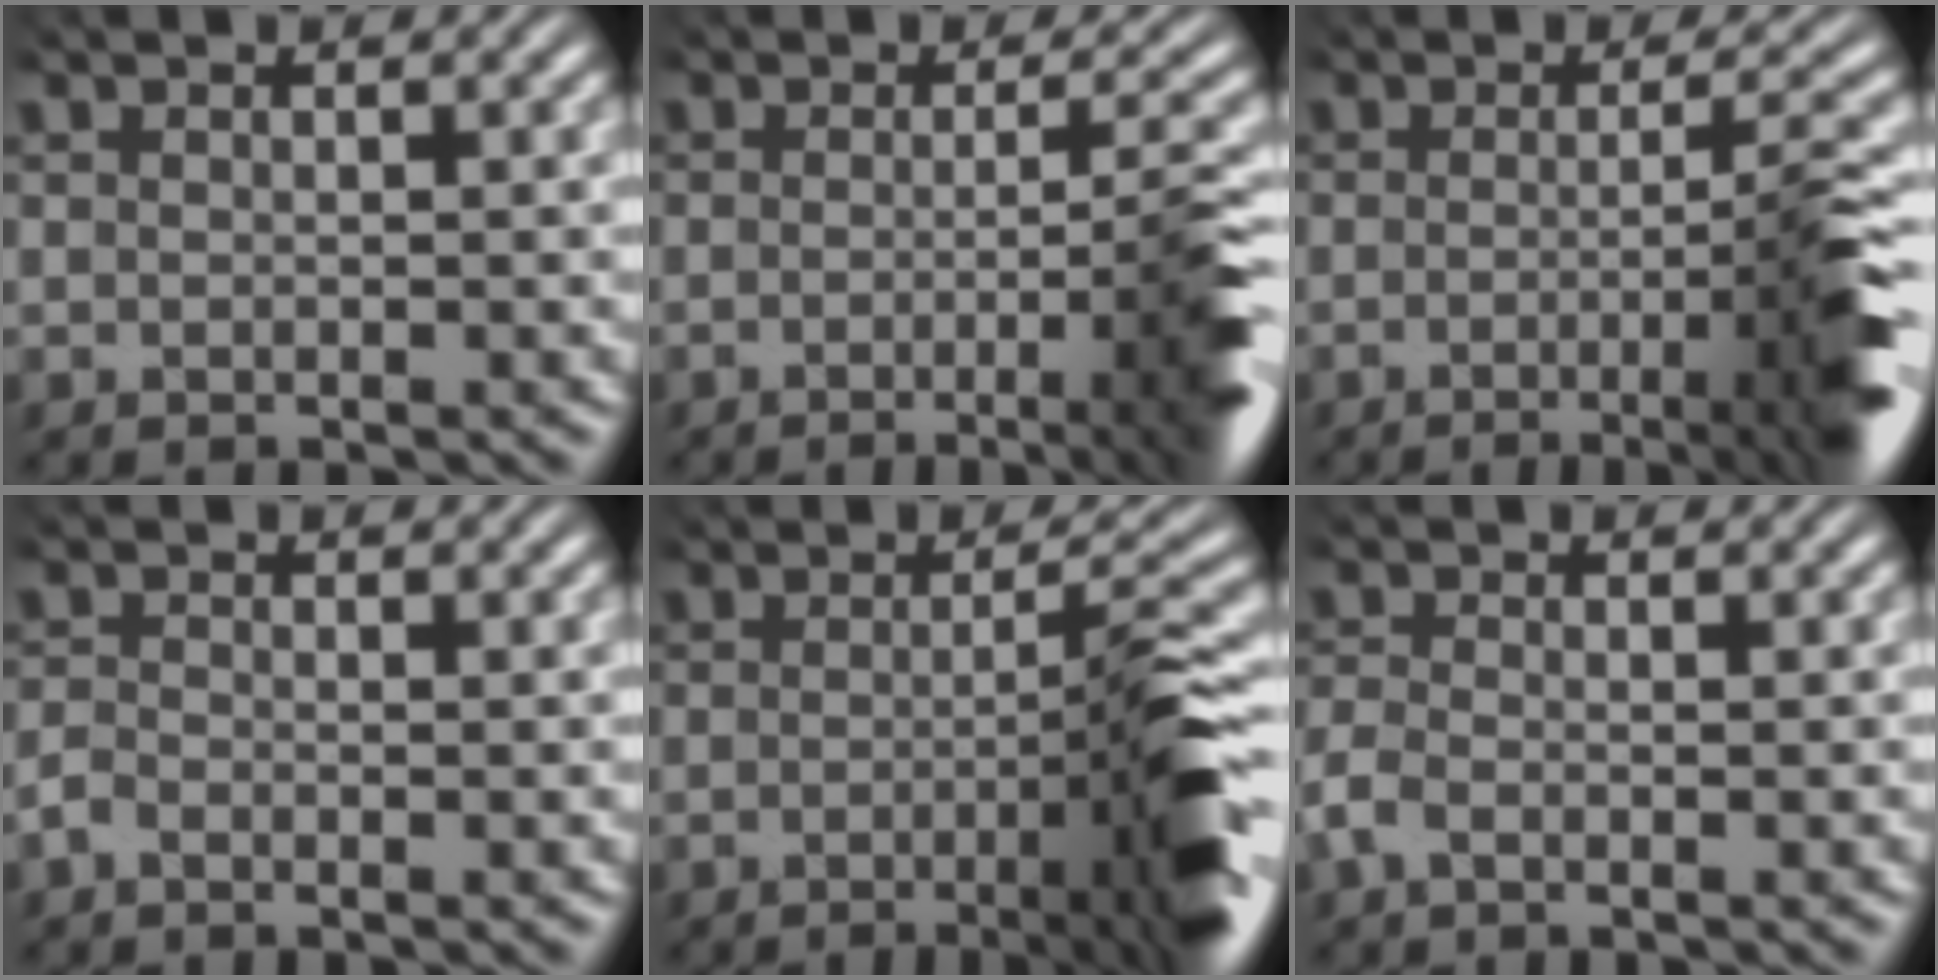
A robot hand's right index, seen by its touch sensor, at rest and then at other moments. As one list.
[{"total": 7.8, "force": [-3.3, 1.5, 6.9], "torque": [-0.072, -0.005, -0.054]}, {"total": 8.9, "force": [-3.4, 1.7, 8.1], "torque": [-0.099, -0.004, -0.054]}, {"total": 1.3, "force": [-1.1, 0.5, 0.3], "torque": [-0.012, -0.007, -0.022]}, {"total": 9.9, "force": [-3.1, 1.9, 9.2], "torque": [-0.117, -0.004, -0.049]}, {"total": 1.8, "force": [-1.3, 1.0, 0.9], "torque": [-0.031, -0.010, -0.022]}]